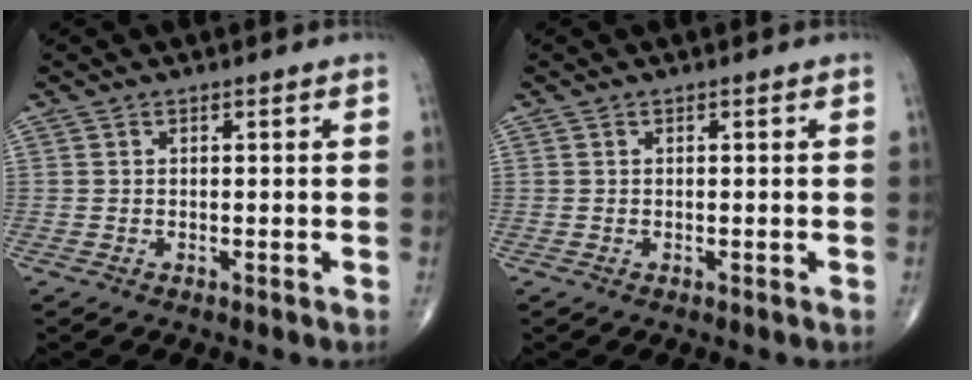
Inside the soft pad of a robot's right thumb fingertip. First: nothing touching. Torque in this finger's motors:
{"motor_torque": [0.02, 0.00, -0.11, -0.04, 0.01]}